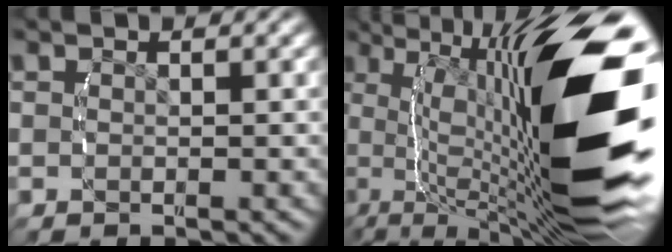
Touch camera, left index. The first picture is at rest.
{"total": 18.4, "force": [-0.1, 8.1, 16.5], "torque": [-0.226, 0.001, 0.003]}